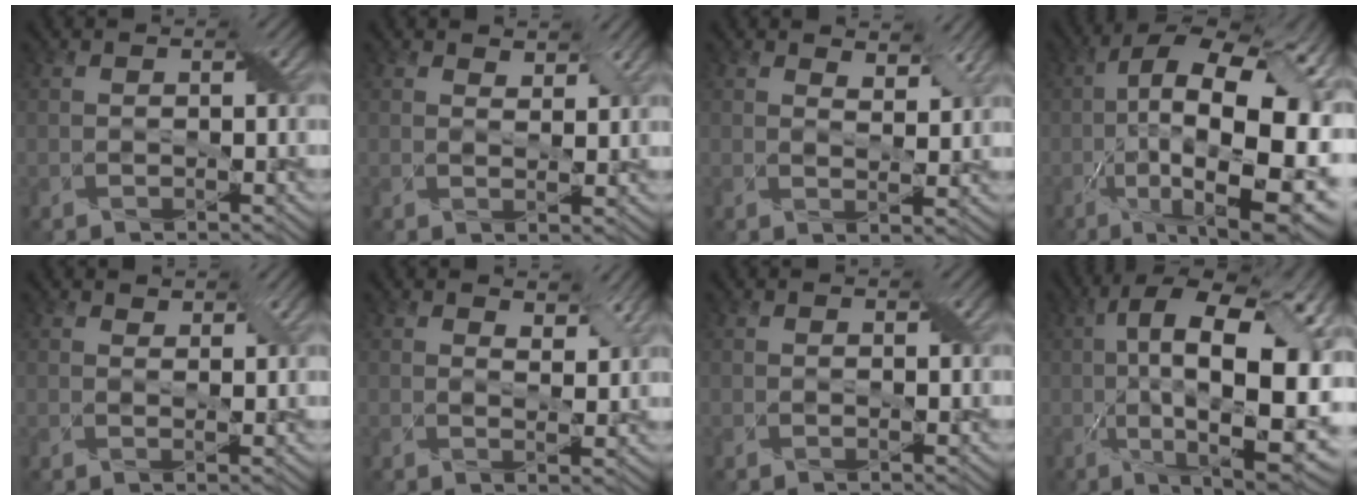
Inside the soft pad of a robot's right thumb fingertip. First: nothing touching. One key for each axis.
{"total": 2.5, "fx": 1.9, "fy": 0.9, "fz": 1.4, "tx": -0.030, "ty": -0.005, "tz": 0.035}
{"total": 4.1, "fx": 3.0, "fy": 1.4, "fz": 2.4, "tx": -0.051, "ty": -0.003, "tz": 0.049}
{"total": 21.0, "fx": -4.1, "fy": 8.3, "fz": 18.9, "tx": -0.264, "ty": 0.012, "tz": -0.075}
{"total": 2.0, "fx": 1.5, "fy": 0.7, "fz": 1.0, "tx": -0.022, "ty": -0.004, "tz": 0.030}
{"total": 3.9, "fx": 2.5, "fy": 1.5, "fz": 2.5, "tx": -0.052, "ty": -0.006, "tz": 0.041}
{"total": 0.9, "fx": 0.4, "fy": 0.4, "fz": 0.8, "tx": -0.014, "ty": -0.003, "tz": 0.007}
{"total": 19.2, "fx": -0.4, "fy": 7.7, "fz": 17.6, "tx": -0.261, "ty": 0.003, "tz": -0.017}